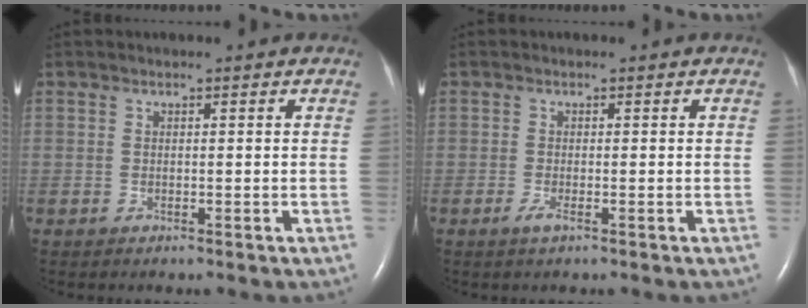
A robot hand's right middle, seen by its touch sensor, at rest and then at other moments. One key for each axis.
{"total": 1.7, "fx": -1.0, "fy": 0.0, "fz": 1.4, "tx": -0.035, "ty": -0.006, "tz": -0.022}